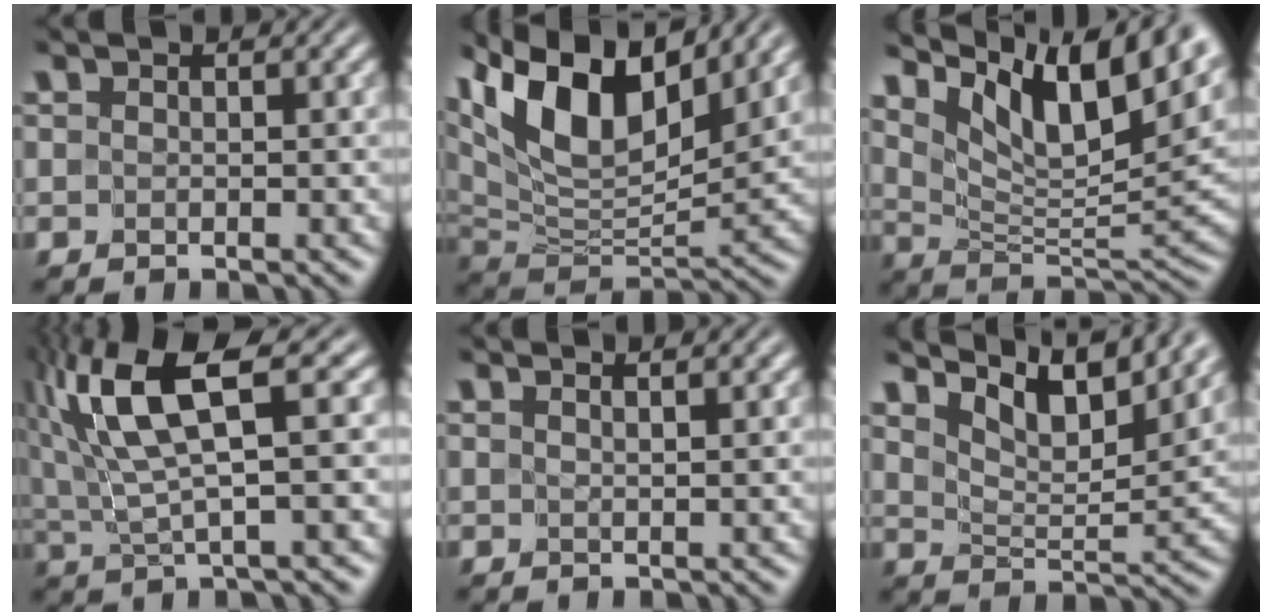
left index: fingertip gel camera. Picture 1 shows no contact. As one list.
[{"total": 11.9, "force": [6.9, 4.6, 8.6], "torque": [-0.152, 0.011, 0.124]}, {"total": 12.1, "force": [7.9, 3.7, 8.3], "torque": [-0.139, 0.008, 0.141]}, {"total": 8.7, "force": [3.4, 1.8, 7.8], "torque": [-0.164, 0.015, 0.067]}, {"total": 2.7, "force": [2.1, 0.8, 1.5], "torque": [-0.002, 0.015, 0.002]}, {"total": 8.1, "force": [6.5, 2.1, 4.4], "torque": [-0.081, 0.003, 0.094]}]